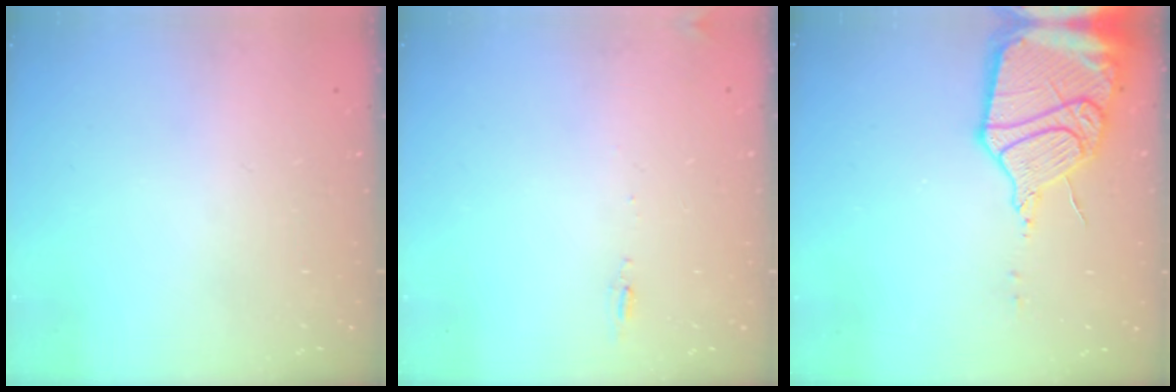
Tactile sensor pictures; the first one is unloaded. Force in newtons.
{"total": 5.0, "press": 4.7, "slide": 1.7}
{"total": 19.2, "press": 18.4, "slide": 5.2}